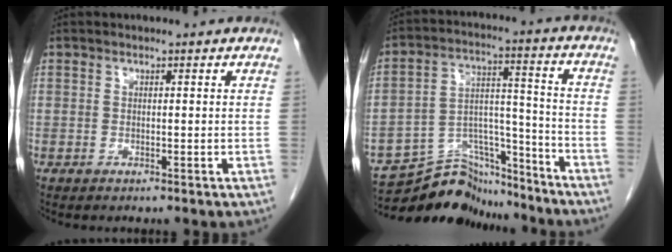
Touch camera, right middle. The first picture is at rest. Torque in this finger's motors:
{"motor_torque": [0.37, -0.49, -0.01, -0.01]}